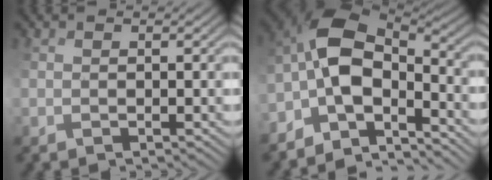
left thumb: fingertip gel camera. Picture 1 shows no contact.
{"total": 9.8, "force": [-4.0, 4.1, 8.0], "torque": [-0.164, 0.009, -0.088]}